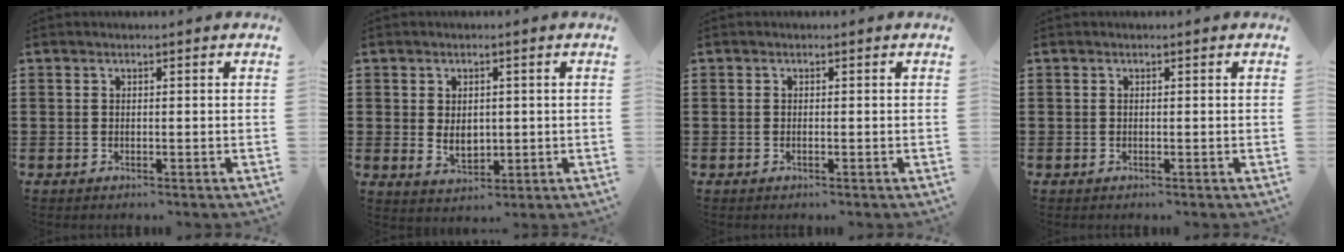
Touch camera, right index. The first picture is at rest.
{"total": 3.5, "force": [0.1, 2.5, 2.4], "torque": [-0.043, 0.007, 0.000]}
{"total": 0.0}
{"total": 0.0}